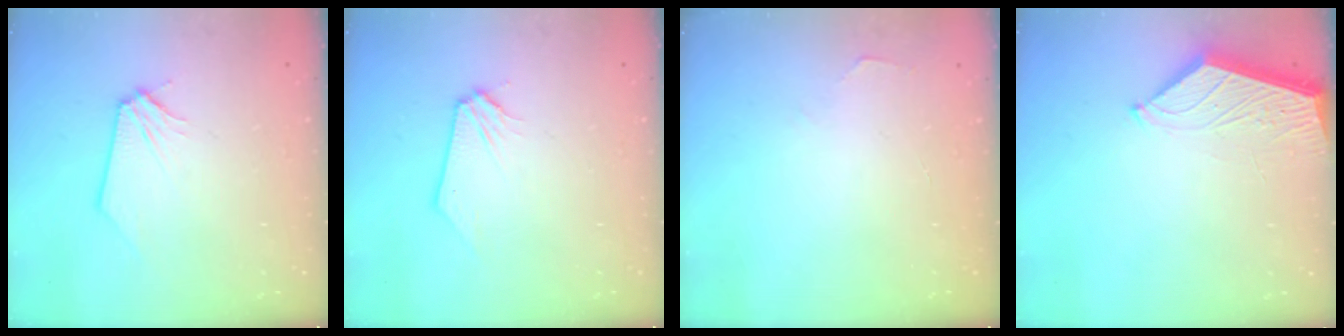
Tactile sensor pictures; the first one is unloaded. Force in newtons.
{"total": 0.0}
{"total": 1.9, "press": 1.9, "slide": 0.3}
{"total": 3.8, "press": 3.8, "slide": 0.4}